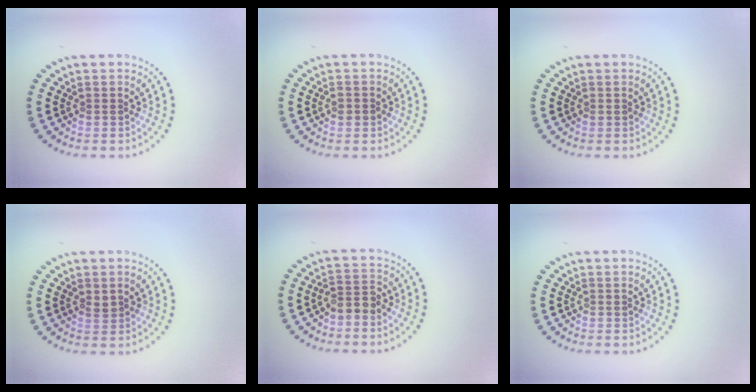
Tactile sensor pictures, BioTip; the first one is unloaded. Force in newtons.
{"total": 1.0, "press": 1.0, "slide": 0.0}
{"total": 0.0}
{"total": 0.8, "press": 0.8, "slide": 0.3}
{"total": 2.1, "press": 1.7, "slide": 1.2}
{"total": 0.0}